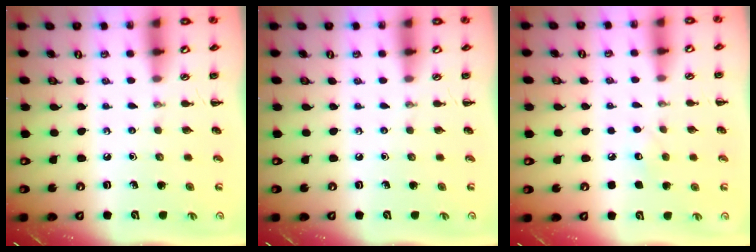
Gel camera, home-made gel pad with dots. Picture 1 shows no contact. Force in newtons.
{"total": 0.0}
{"total": 5.3, "press": 5.2, "slide": 0.9}